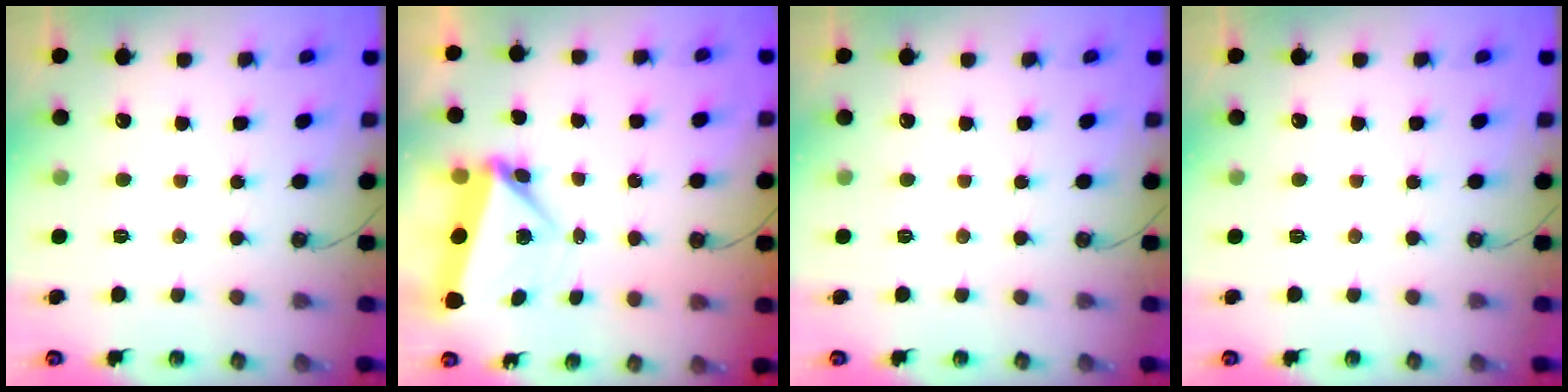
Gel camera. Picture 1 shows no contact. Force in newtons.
{"total": 5.5, "press": 5.3, "slide": 1.7}
{"total": 0.0}
{"total": 0.0}